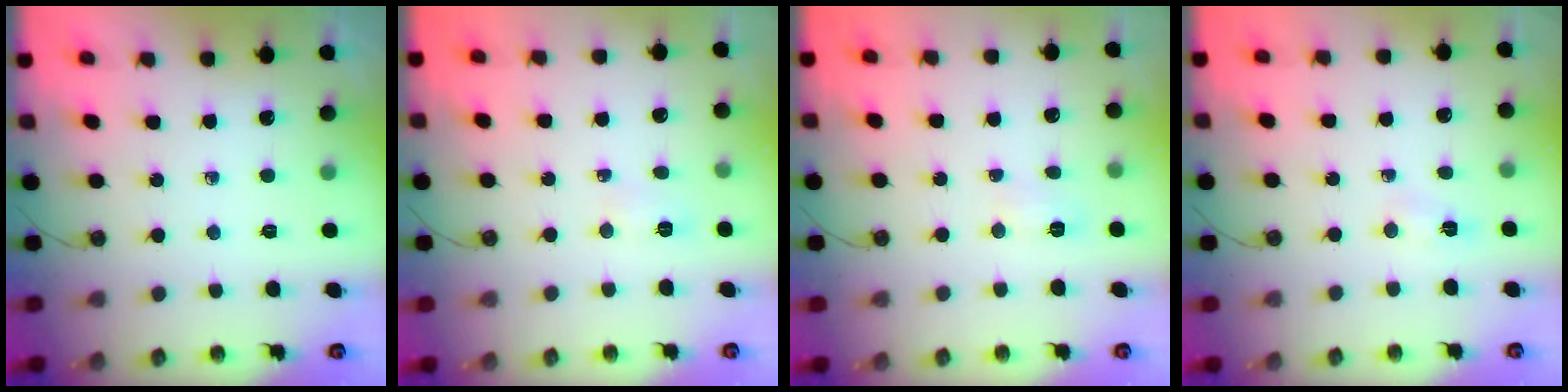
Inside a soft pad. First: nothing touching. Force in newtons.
{"total": 3.7, "press": 3.5, "slide": 0.9}
{"total": 3.7, "press": 3.6, "slide": 0.5}
{"total": 2.5, "press": 2.5, "slide": 0.3}